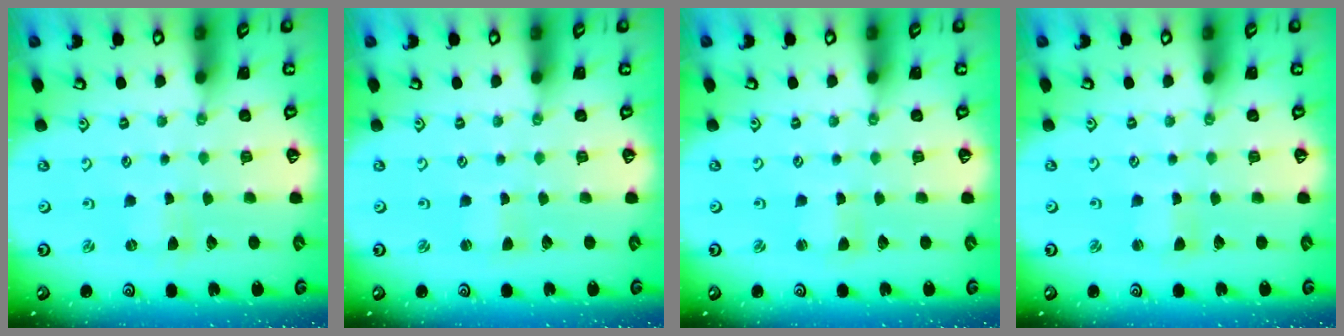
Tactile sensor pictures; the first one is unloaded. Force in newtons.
{"total": 0.0}
{"total": 1.0, "press": 1.0, "slide": 0.2}
{"total": 1.0, "press": 1.0, "slide": 0.2}